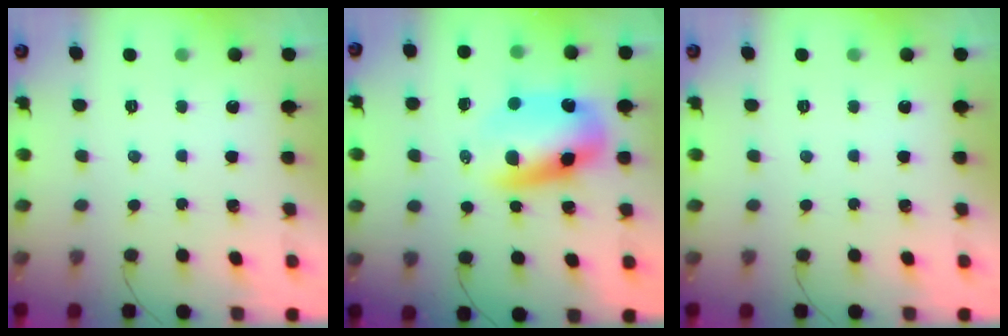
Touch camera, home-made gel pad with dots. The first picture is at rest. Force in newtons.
{"total": 11.3, "press": 10.9, "slide": 3.0}
{"total": 0.0}